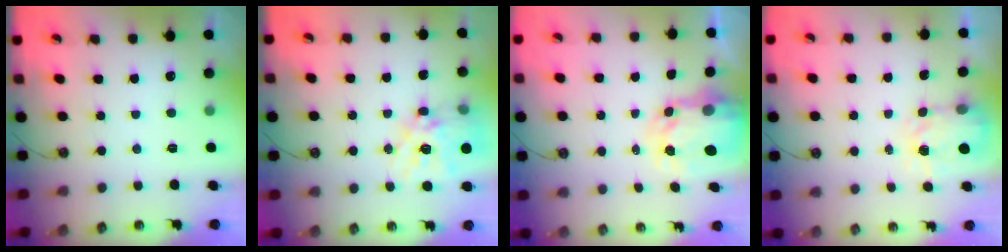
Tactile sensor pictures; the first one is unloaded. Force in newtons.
{"total": 17.4, "press": 17.4, "slide": 1.6}
{"total": 6.0, "press": 5.9, "slide": 0.5}
{"total": 4.0, "press": 3.9, "slide": 0.7}